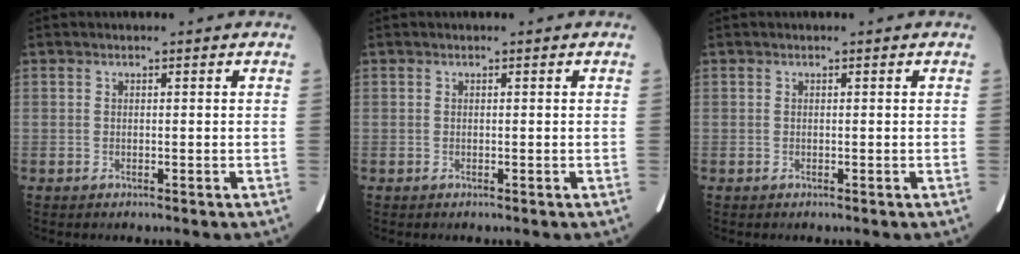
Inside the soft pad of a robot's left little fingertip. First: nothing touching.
{"total": 0.0}
{"total": 0.0}